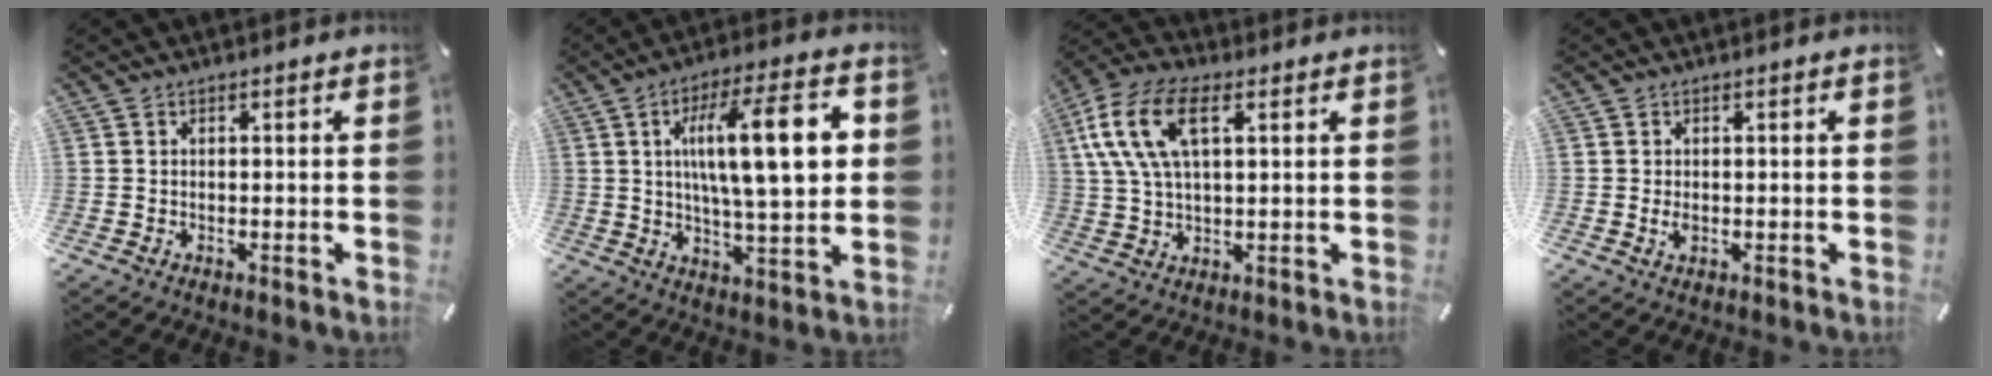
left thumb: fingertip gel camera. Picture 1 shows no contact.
{"total": 19.5, "force": [4.0, 5.9, 18.2], "torque": [-0.296, -0.001, 0.048]}
{"total": 13.4, "force": [4.7, 7.1, 10.4], "torque": [-0.238, 0.008, 0.082]}
{"total": 2.2, "force": [-0.2, 1.3, 1.7], "torque": [-0.040, -0.001, -0.008]}